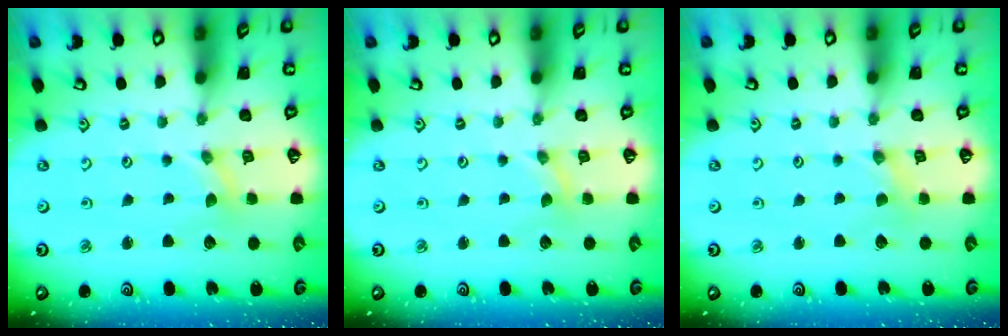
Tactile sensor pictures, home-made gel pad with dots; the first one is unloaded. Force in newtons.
{"total": 0.0}
{"total": 0.0}